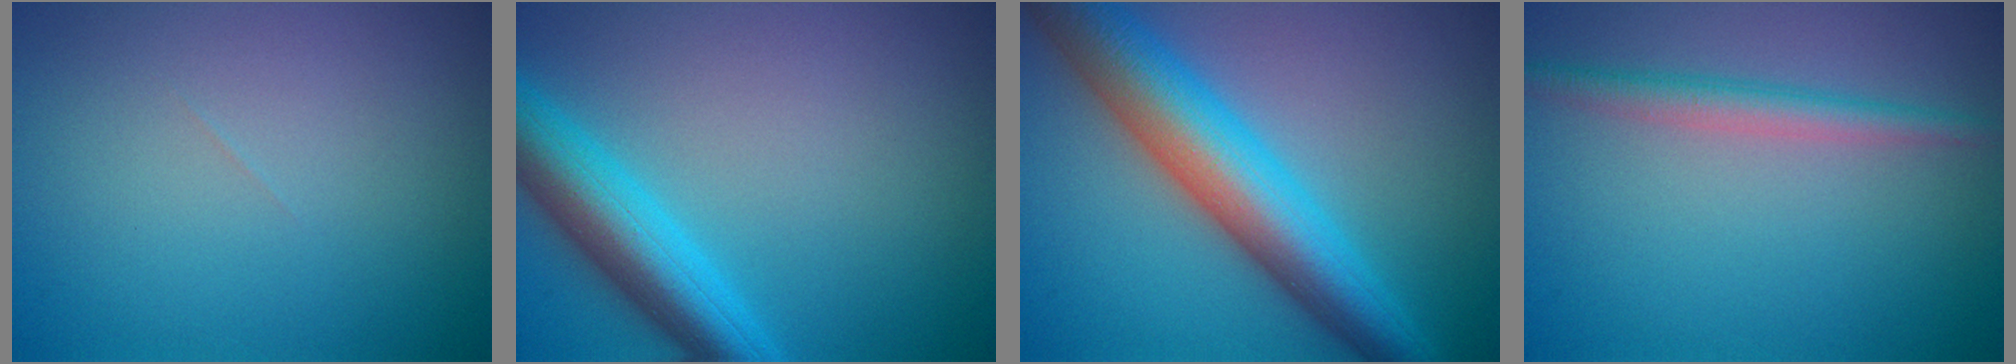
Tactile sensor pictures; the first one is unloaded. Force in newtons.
{"total": 5.9, "press": 5.9, "slide": 0.2}
{"total": 9.2, "press": 9.2, "slide": 0.3}
{"total": 2.4, "press": 2.4, "slide": 0.0}